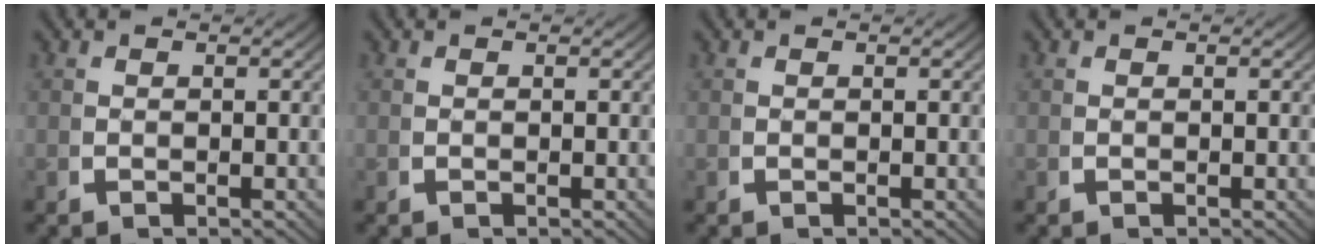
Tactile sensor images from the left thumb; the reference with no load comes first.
{"total": 0.0}
{"total": 0.0}
{"total": 0.0}